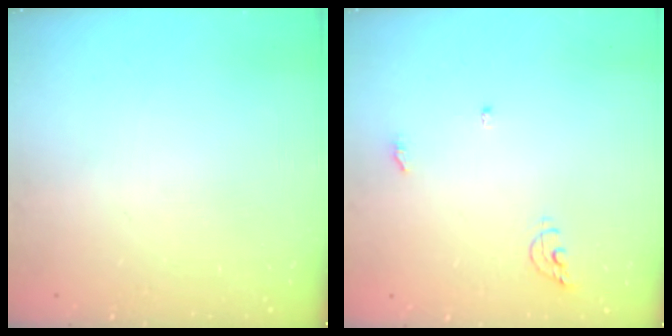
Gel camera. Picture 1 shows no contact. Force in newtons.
{"total": 6.3, "press": 6.2, "slide": 0.6}